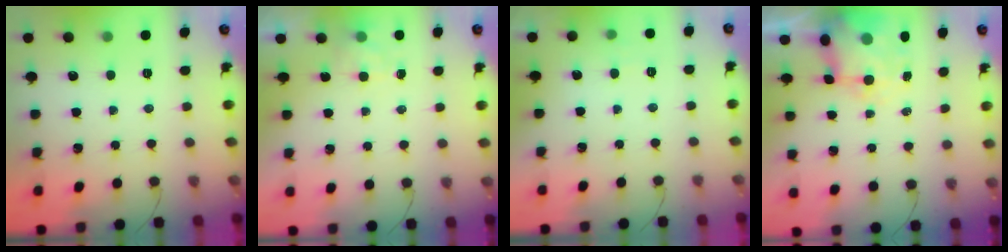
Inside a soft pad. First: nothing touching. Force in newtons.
{"total": 2.0, "press": 1.4, "slide": 1.3}
{"total": 2.6, "press": 2.1, "slide": 1.5}
{"total": 6.7, "press": 6.5, "slide": 1.7}